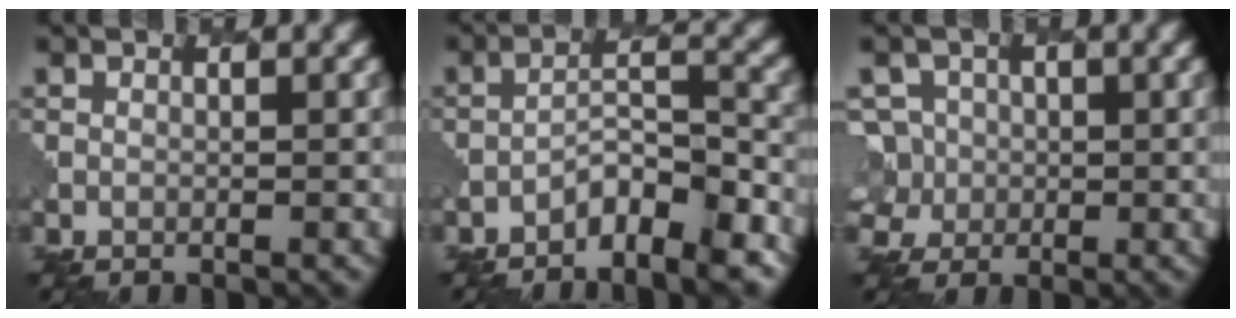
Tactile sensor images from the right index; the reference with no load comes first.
{"total": 4.4, "force": [-3.4, 1.1, 2.6], "torque": [-0.043, 0.007, -0.062]}
{"total": 5.7, "force": [-0.5, 5.4, 1.9], "torque": [-0.045, 0.023, -0.034]}